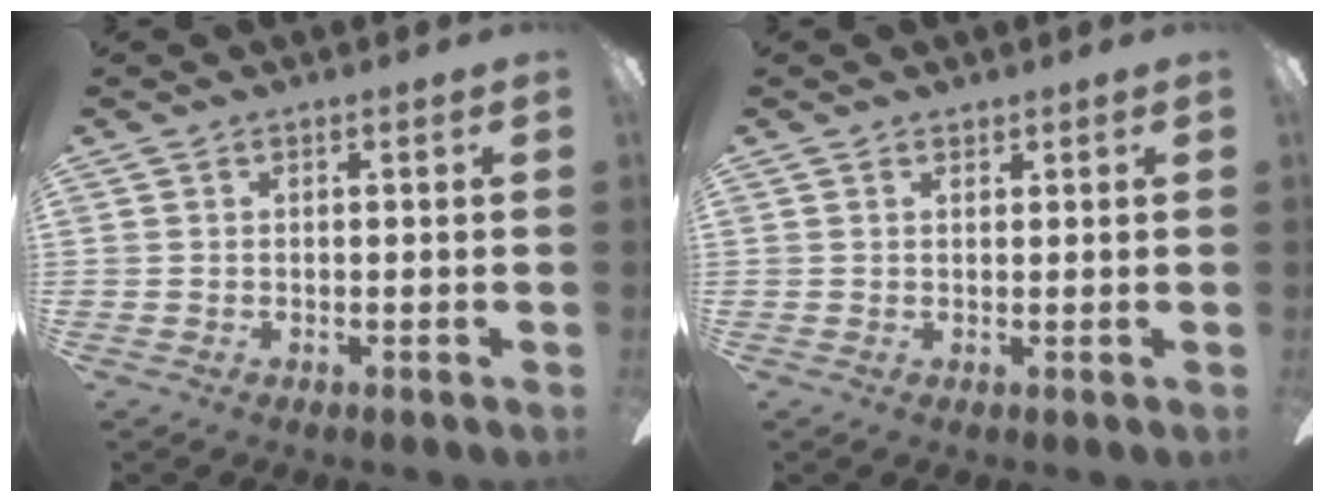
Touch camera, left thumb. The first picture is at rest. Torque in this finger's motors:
{"motor_torque": [-0.07, -0.31, -0.43, 0.33, -0.02]}